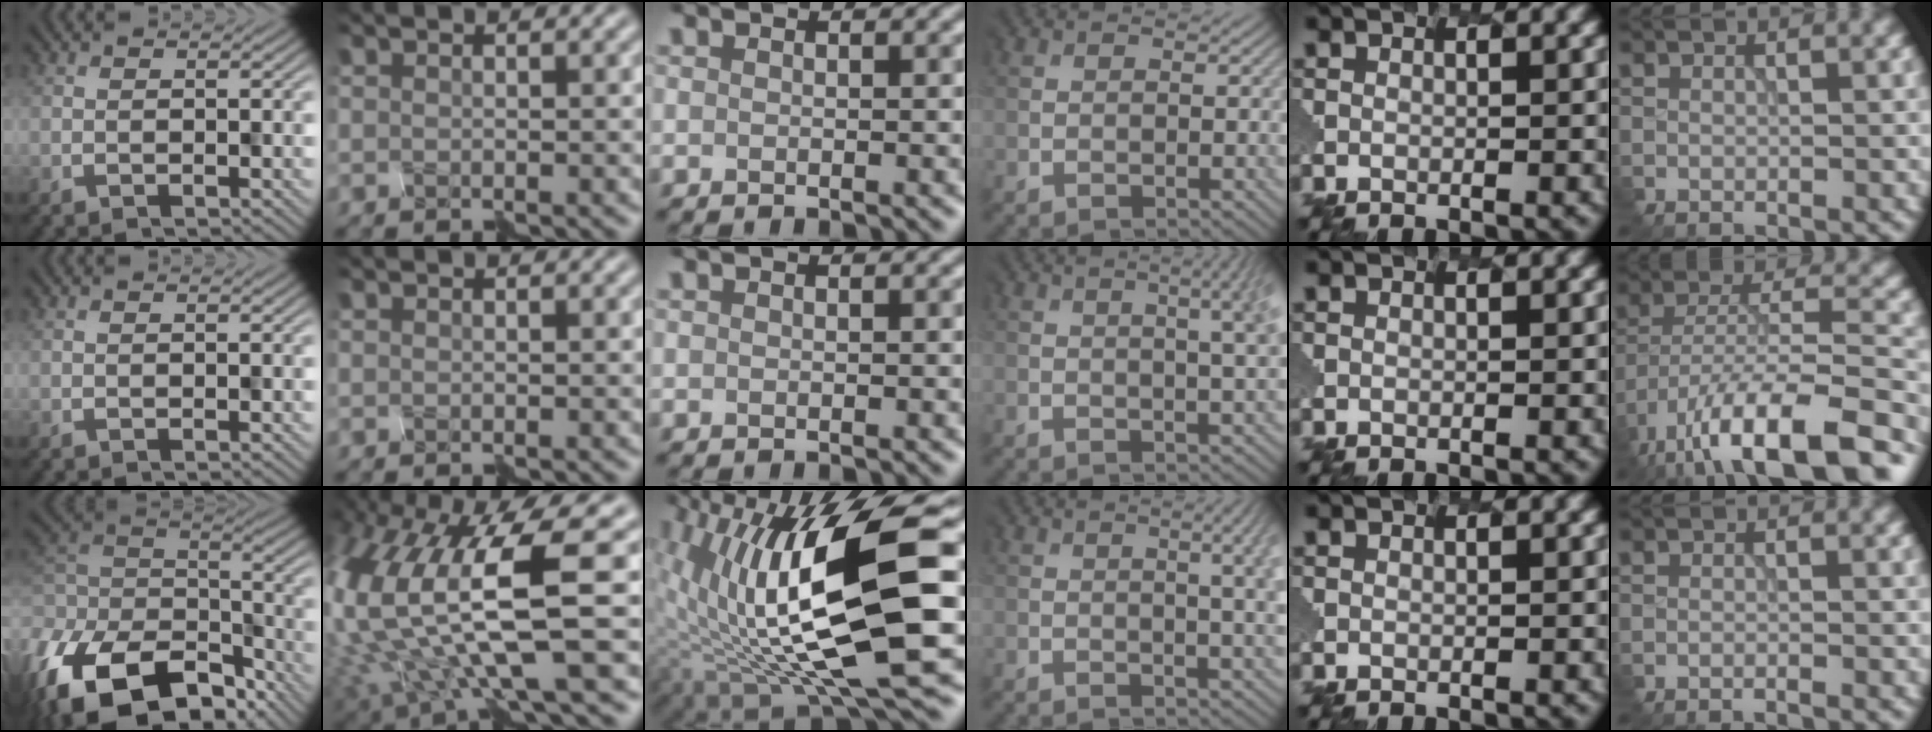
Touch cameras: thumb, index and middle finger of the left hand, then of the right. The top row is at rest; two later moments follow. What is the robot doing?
{"motion": "disassemble", "object": "spray bottle"}